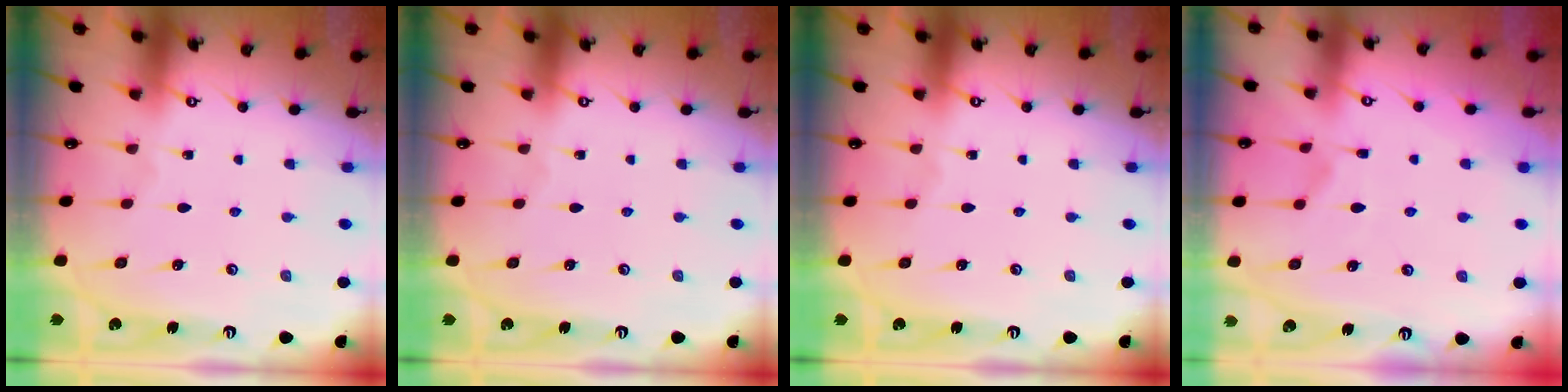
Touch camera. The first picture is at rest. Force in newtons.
{"total": 0.0}
{"total": 0.0}
{"total": 2.0, "press": 1.5, "slide": 1.3}